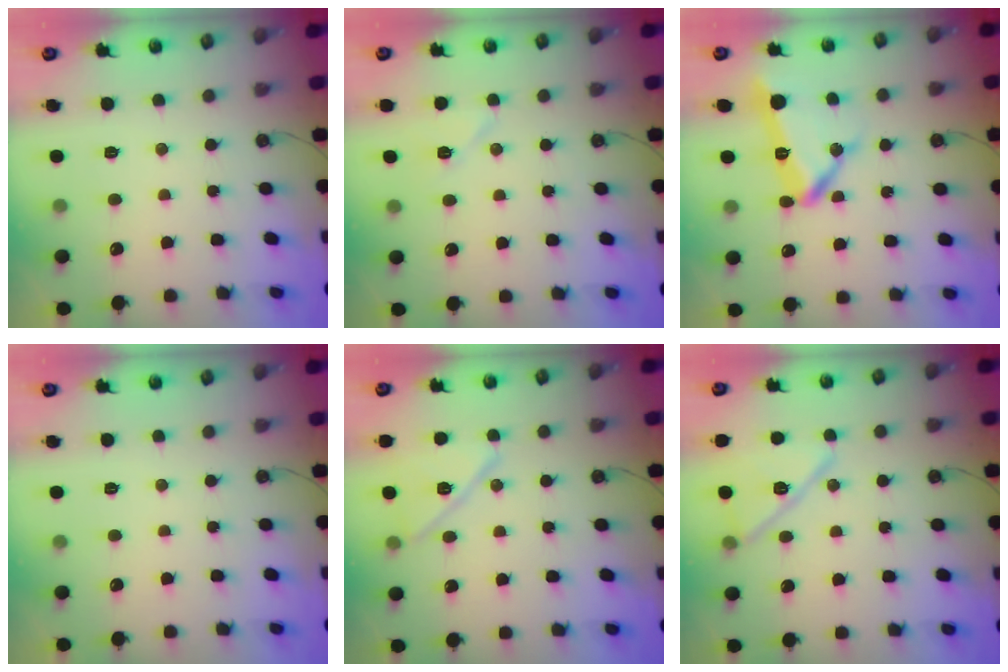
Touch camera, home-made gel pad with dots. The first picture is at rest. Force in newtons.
{"total": 6.7, "press": 6.5, "slide": 1.8}
{"total": 11.6, "press": 11.4, "slide": 2.2}
{"total": 0.0}
{"total": 12.9, "press": 12.9, "slide": 0.4}
{"total": 13.8, "press": 13.2, "slide": 4.0}